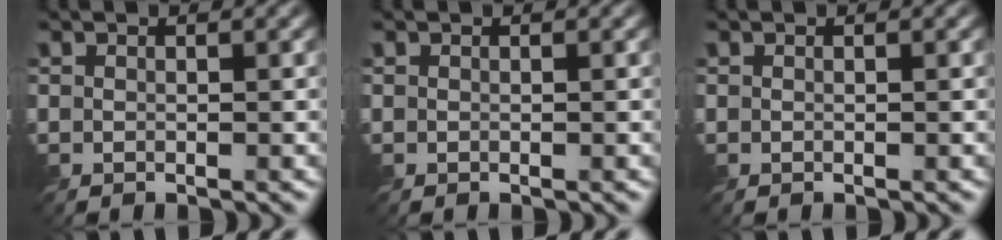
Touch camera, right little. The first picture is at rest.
{"total": 0.0}
{"total": 0.0}